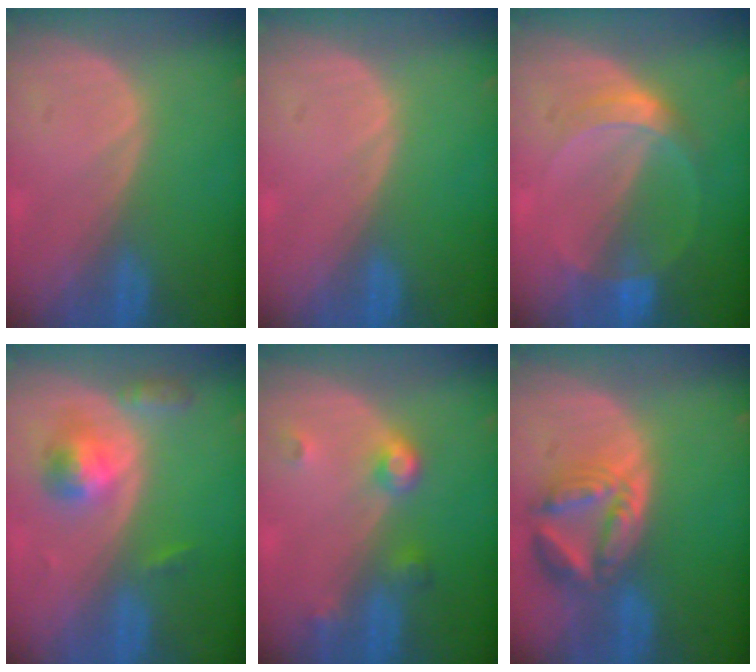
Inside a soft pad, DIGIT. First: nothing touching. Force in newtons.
{"total": 0.0}
{"total": 5.2, "press": 4.8, "slide": 2.0}
{"total": 5.1, "press": 4.8, "slide": 1.9}
{"total": 3.9, "press": 3.6, "slide": 1.4}
{"total": 8.0, "press": 7.1, "slide": 3.7}